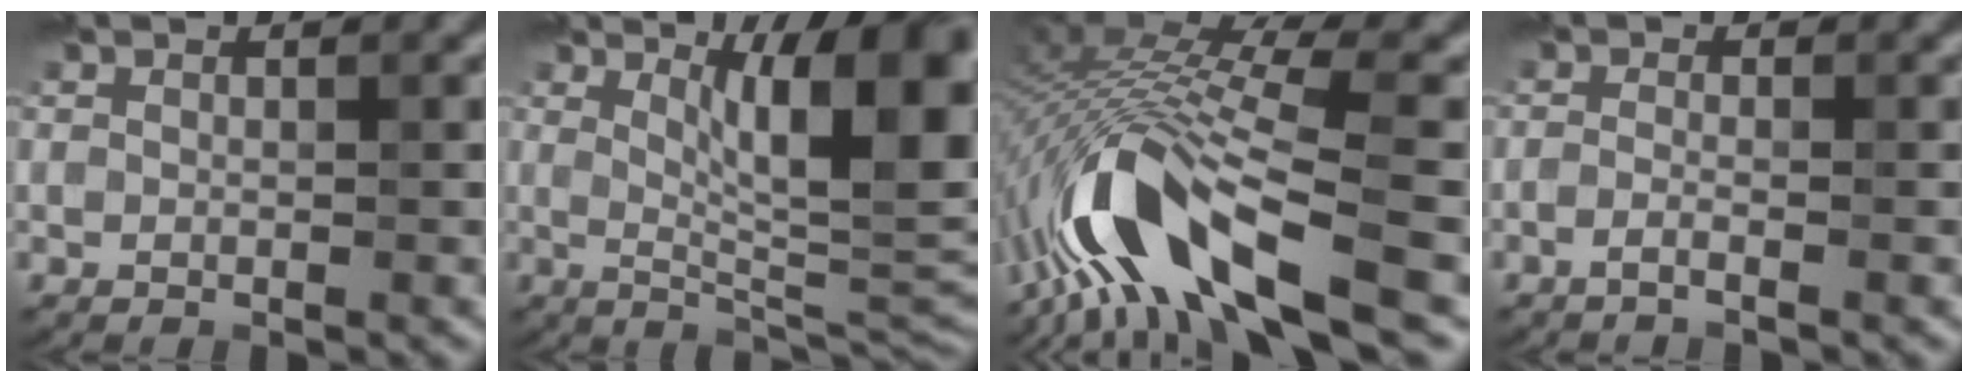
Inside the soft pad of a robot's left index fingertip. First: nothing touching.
{"total": 9.7, "force": [2.3, 1.7, 9.2], "torque": [-0.128, -0.017, 0.069]}
{"total": 10.2, "force": [-7.0, 2.0, 7.1], "torque": [-0.167, -0.015, -0.088]}
{"total": 2.4, "force": [-2.2, -0.9, -0.3], "torque": [-0.012, -0.028, -0.022]}